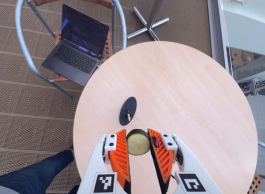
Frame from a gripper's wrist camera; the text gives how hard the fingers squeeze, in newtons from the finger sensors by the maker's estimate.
{"total": 7.4, "left": 7.1, "right": 7.6}